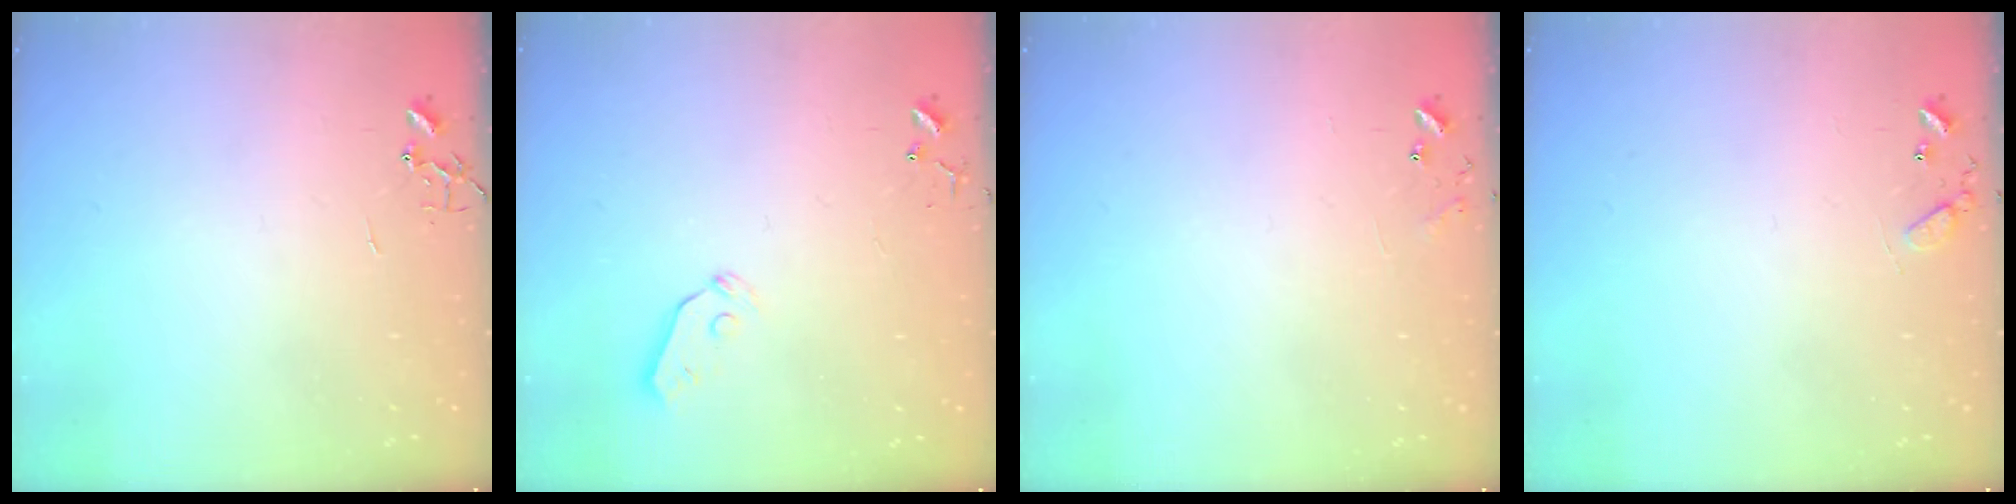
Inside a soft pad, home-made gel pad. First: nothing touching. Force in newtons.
{"total": 3.8, "press": 3.8, "slide": 0.3}
{"total": 7.0, "press": 7.0, "slide": 0.5}
{"total": 7.7, "press": 7.6, "slide": 0.5}